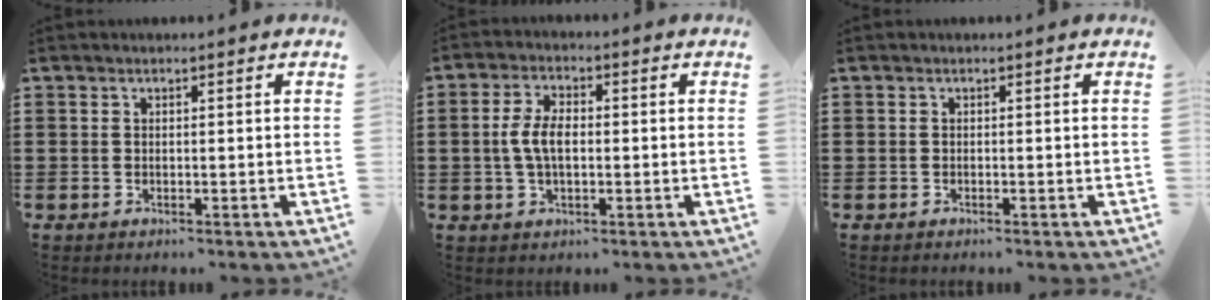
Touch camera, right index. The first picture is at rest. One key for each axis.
{"total": 5.5, "fx": -0.2, "fy": 2.8, "fz": 4.7, "tx": -0.118, "ty": -0.002, "tz": -0.014}
{"total": 0.0}